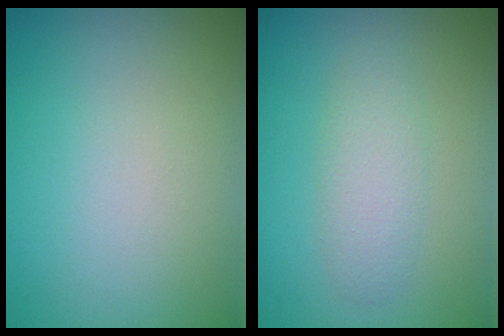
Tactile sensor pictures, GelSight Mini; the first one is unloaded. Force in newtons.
{"total": 2.4, "press": 2.4, "slide": 0.2}